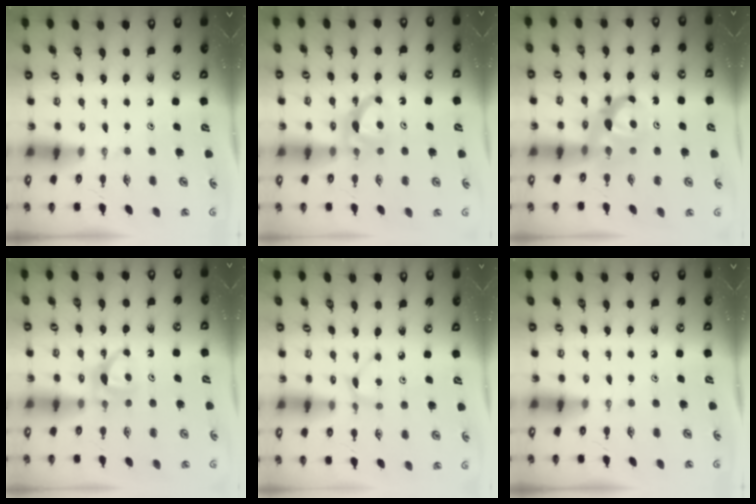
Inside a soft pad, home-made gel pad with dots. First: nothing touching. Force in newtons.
{"total": 7.8, "press": 7.8, "slide": 0.4}
{"total": 6.6, "press": 6.6, "slide": 0.5}
{"total": 6.0, "press": 5.9, "slide": 0.9}
{"total": 3.0, "press": 2.9, "slide": 0.4}
{"total": 0.0}